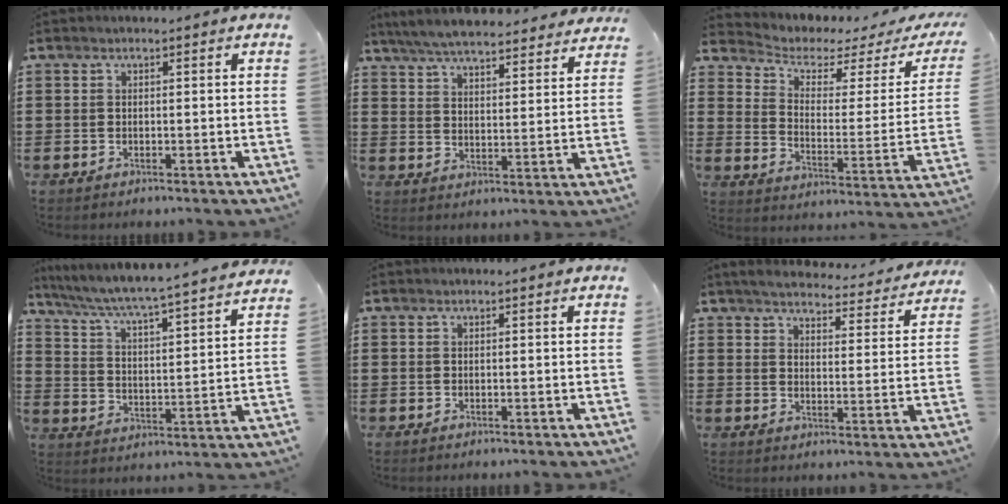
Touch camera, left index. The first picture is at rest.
{"total": 6.3, "force": [6.1, 0.1, 1.6], "torque": [-0.058, -0.032, 0.110]}
{"total": 2.9, "force": [2.0, 1.1, 1.7], "torque": [-0.053, -0.017, 0.026]}
{"total": 5.0, "force": [4.6, -0.9, 1.7], "torque": [-0.056, -0.045, 0.068]}
{"total": 0.0}
{"total": 4.6, "force": [4.5, -0.1, 1.0], "torque": [-0.042, -0.032, 0.075]}